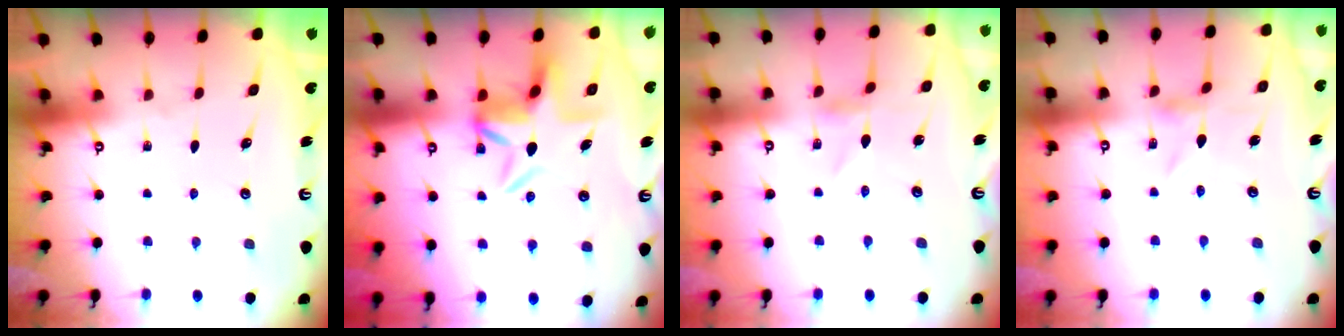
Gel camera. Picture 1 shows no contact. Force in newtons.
{"total": 6.6, "press": 6.0, "slide": 2.7}
{"total": 0.0}
{"total": 0.0}